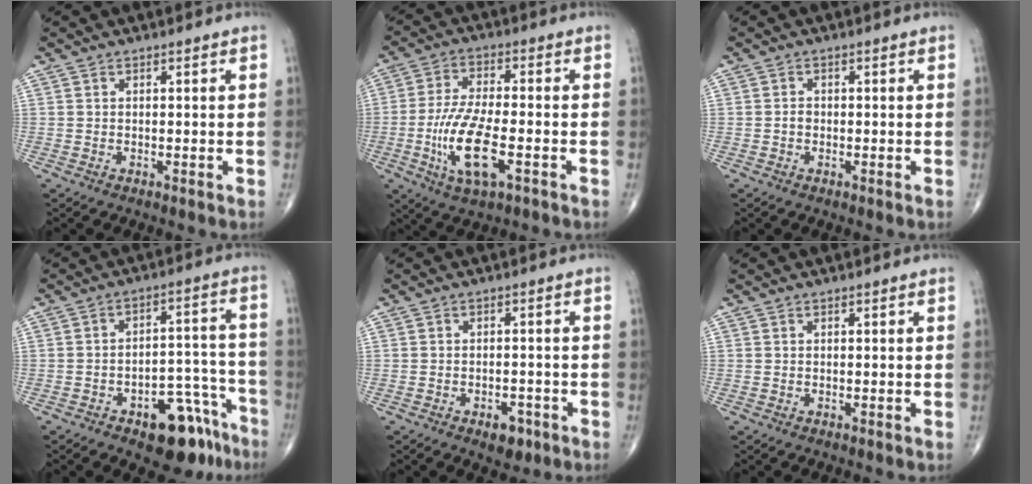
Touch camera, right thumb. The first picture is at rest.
{"total": 12.4, "force": [-3.7, 4.3, 11.0], "torque": [-0.225, 0.008, -0.068]}
{"total": 1.0, "force": [-0.3, 0.8, 0.6], "torque": [-0.005, 0.003, -0.007]}
{"total": 12.8, "force": [-7.9, 6.2, 8.1], "torque": [-0.067, 0.072, -0.104]}
{"total": 4.0, "force": [-2.2, 2.3, 2.5], "torque": [-0.022, 0.008, -0.026]}
{"total": 0.0}